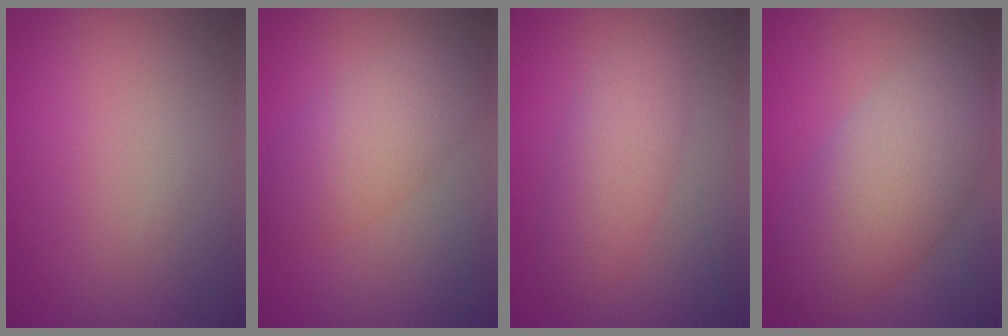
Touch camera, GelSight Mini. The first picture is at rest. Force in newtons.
{"total": 4.7, "press": 4.7, "slide": 0.1}
{"total": 3.7, "press": 3.7, "slide": 0.0}
{"total": 7.9, "press": 7.9, "slide": 0.5}